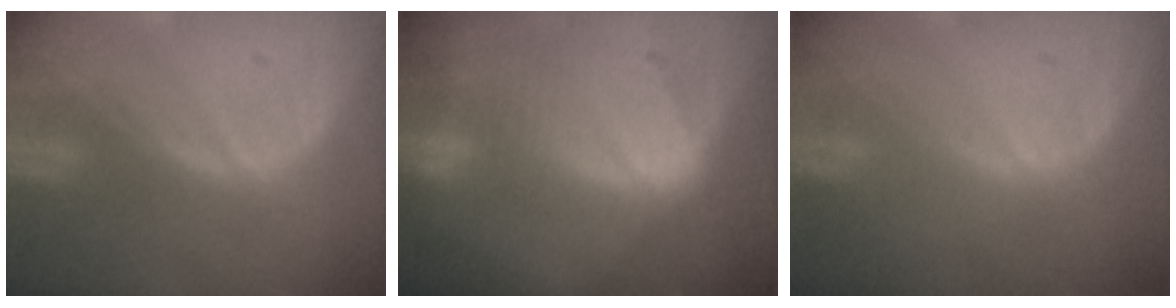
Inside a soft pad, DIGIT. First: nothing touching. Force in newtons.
{"total": 9.2, "press": 8.1, "slide": 4.4}
{"total": 0.0}